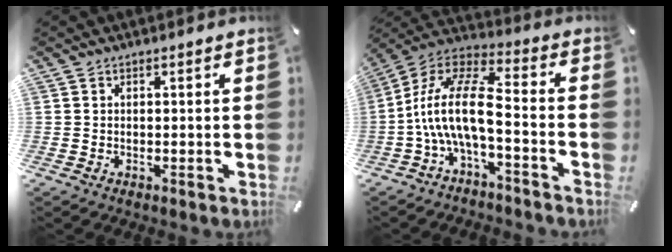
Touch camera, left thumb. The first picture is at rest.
{"total": 14.7, "force": [-3.4, 5.7, 13.1], "torque": [-0.278, 0.004, -0.063]}